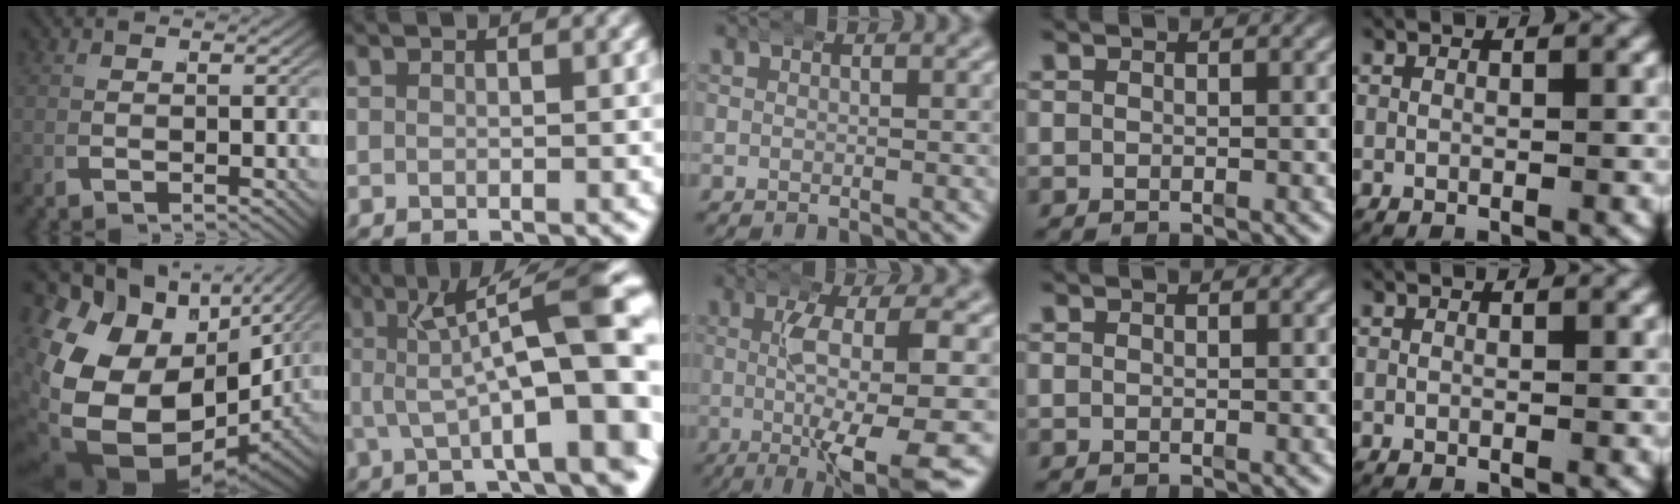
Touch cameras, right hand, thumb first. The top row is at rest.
{"thumb": {"total": 22.3, "force": [-1.7, 15.7, 15.7], "torque": [-0.327, -0.075, 0.011]}, "index": {"total": 10.9, "force": [1.0, 3.4, 10.3], "torque": [-0.143, 0.014, 0.009]}, "middle": {"total": 9.2, "force": [-2.5, 1.8, 8.7], "torque": [-0.130, -0.017, -0.032]}}